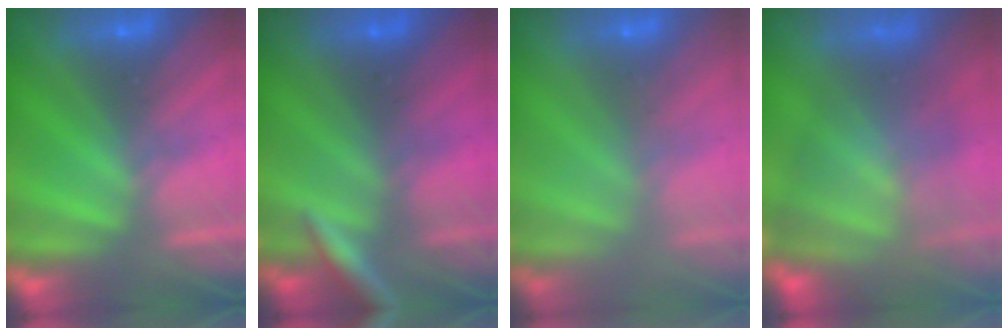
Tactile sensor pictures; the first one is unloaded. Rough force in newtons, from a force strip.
{"total": 2.7}
{"total": 2.5}
{"total": 6.6}